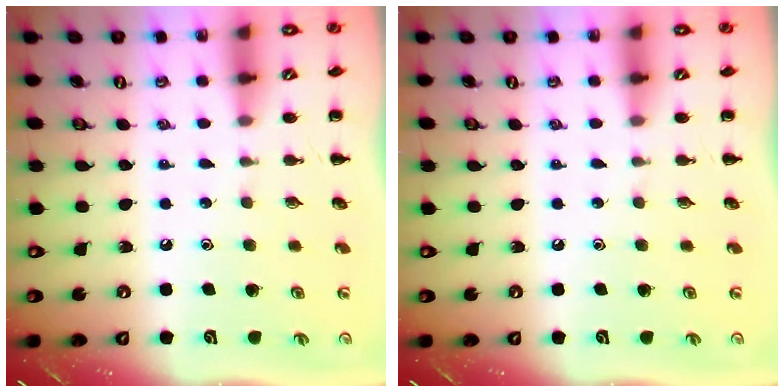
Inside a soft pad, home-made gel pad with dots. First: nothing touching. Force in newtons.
{"total": 0.0}